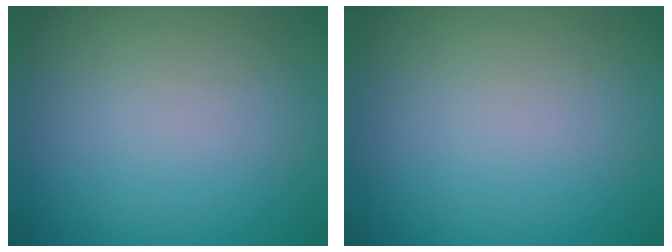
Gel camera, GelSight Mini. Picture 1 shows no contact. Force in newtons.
{"total": 0.0}